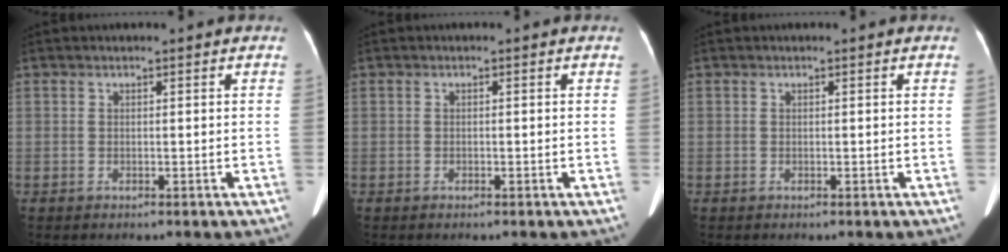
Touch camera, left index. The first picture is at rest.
{"total": 0.0}
{"total": 0.0}